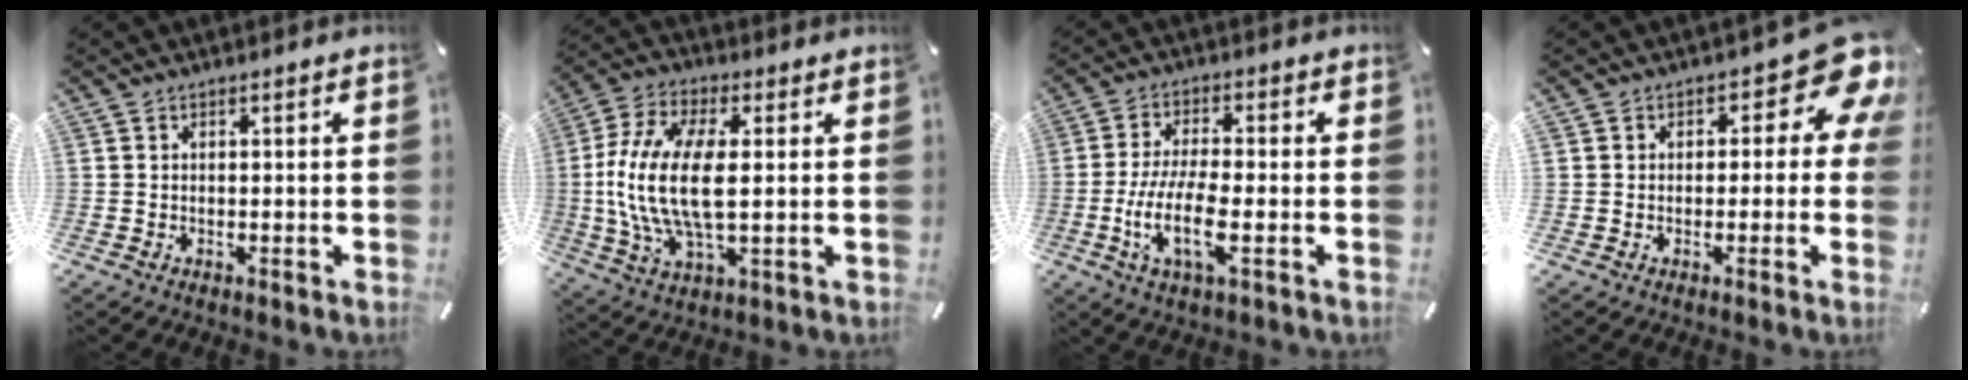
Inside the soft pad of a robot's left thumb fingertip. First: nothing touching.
{"total": 15.9, "force": [1.0, 7.3, 14.1], "torque": [-0.312, -0.014, 0.016]}
{"total": 10.7, "force": [-2.9, 3.5, 9.6], "torque": [-0.203, -0.010, -0.054]}
{"total": 11.1, "force": [4.5, 6.7, 7.7], "torque": [-0.086, -0.037, 0.081]}